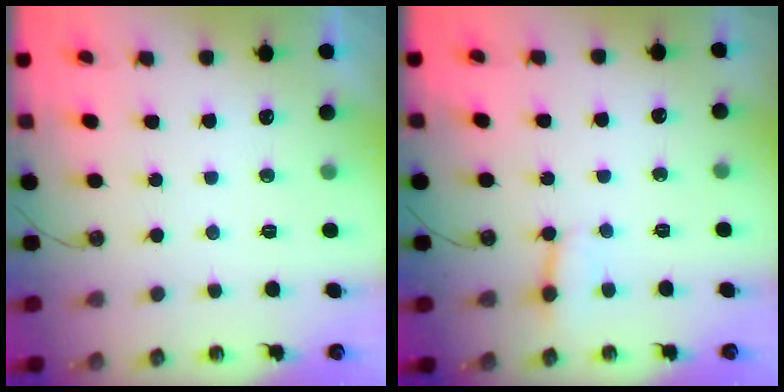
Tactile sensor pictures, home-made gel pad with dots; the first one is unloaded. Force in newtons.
{"total": 3.7, "press": 3.6, "slide": 0.4}